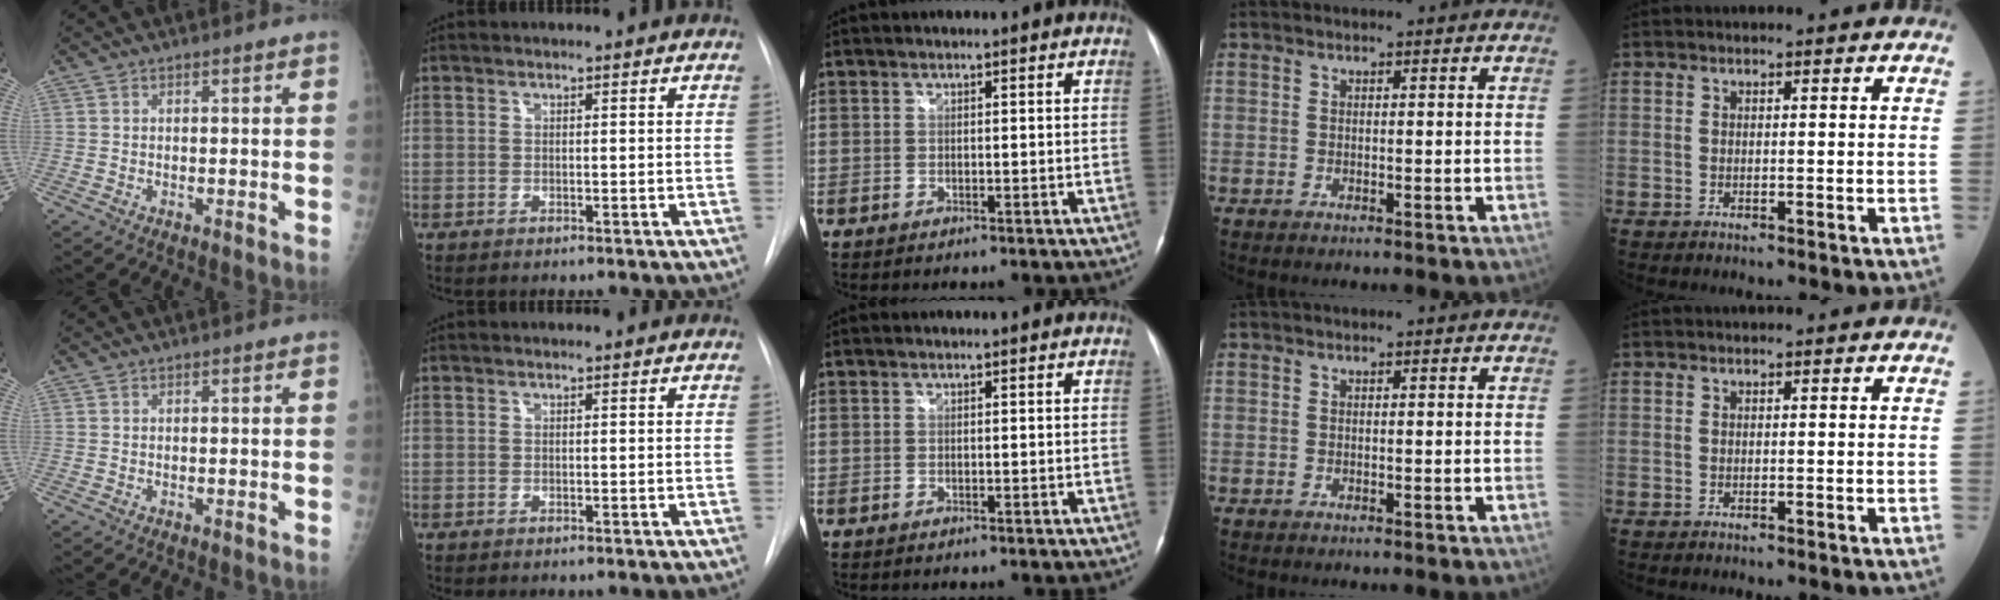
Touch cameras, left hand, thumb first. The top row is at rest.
{}